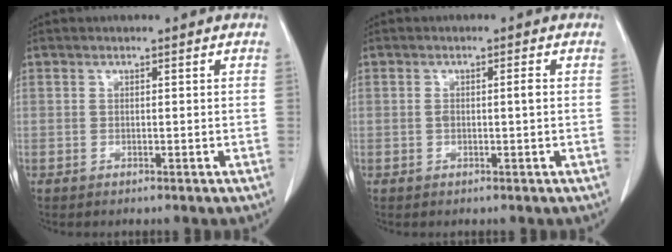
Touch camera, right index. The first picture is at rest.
{"total": 1.8, "force": [0.0, 0.2, 1.7], "torque": [-0.034, 0.003, 0.002]}